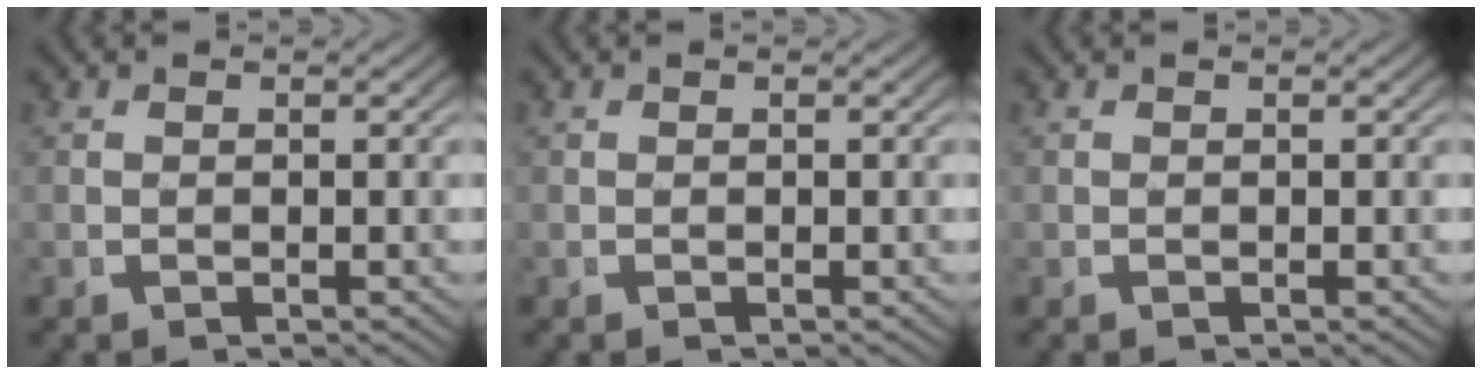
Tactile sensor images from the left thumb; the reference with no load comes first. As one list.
[{"total": 0.0}, {"total": 0.0}]